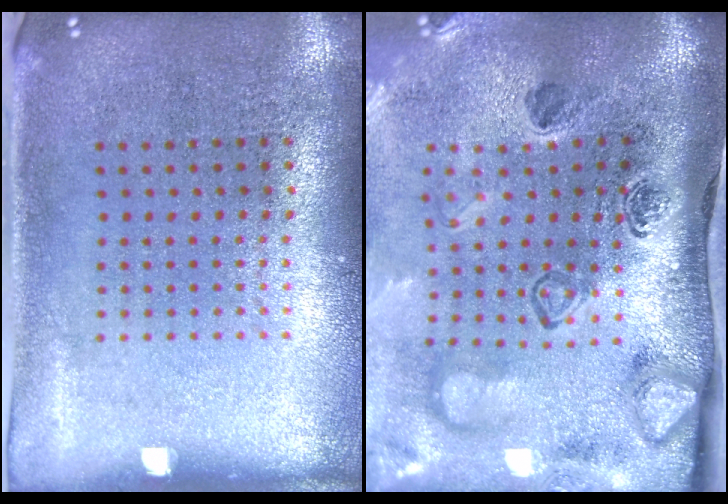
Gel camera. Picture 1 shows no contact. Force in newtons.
{"total": 4.3, "press": 3.0, "slide": 3.1}